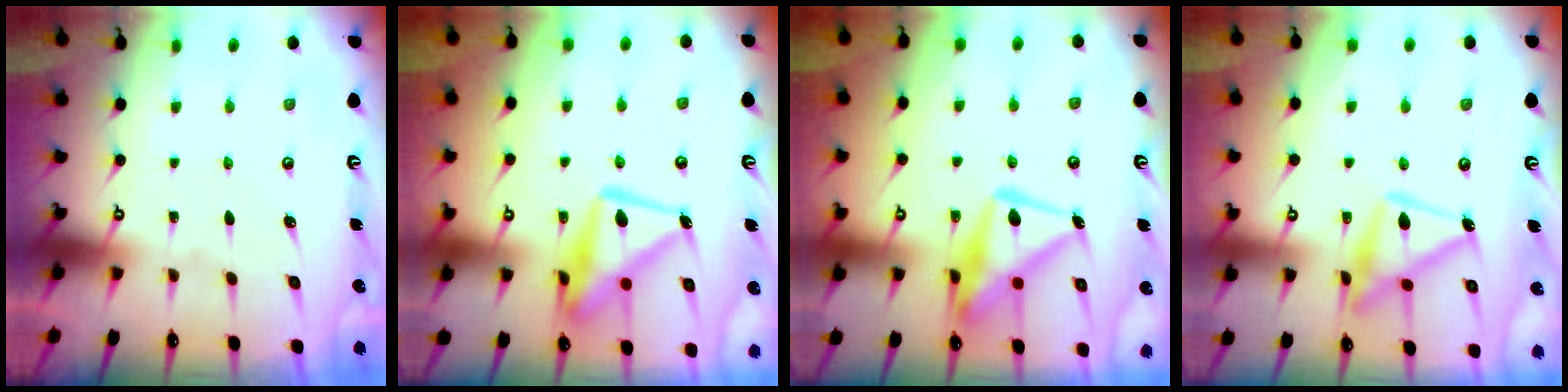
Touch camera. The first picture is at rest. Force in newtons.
{"total": 15.0, "press": 14.9, "slide": 1.5}
{"total": 15.4, "press": 15.3, "slide": 1.6}
{"total": 15.2, "press": 15.2, "slide": 1.2}